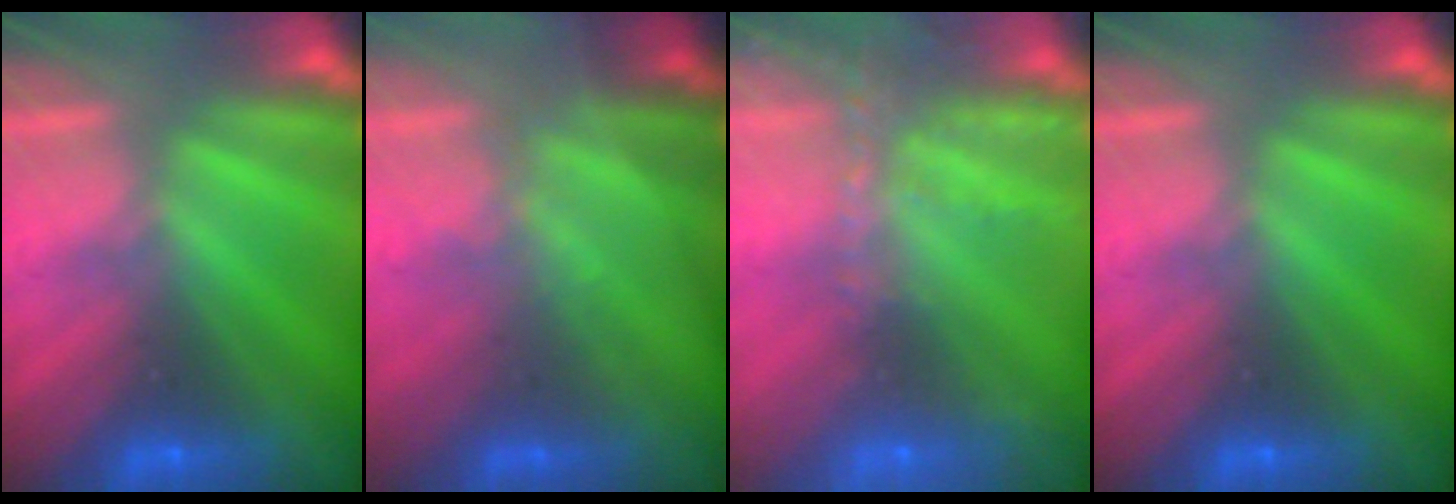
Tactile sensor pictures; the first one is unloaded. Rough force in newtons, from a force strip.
{"total": 1.4}
{"total": 8.2}
{"total": 0.0}